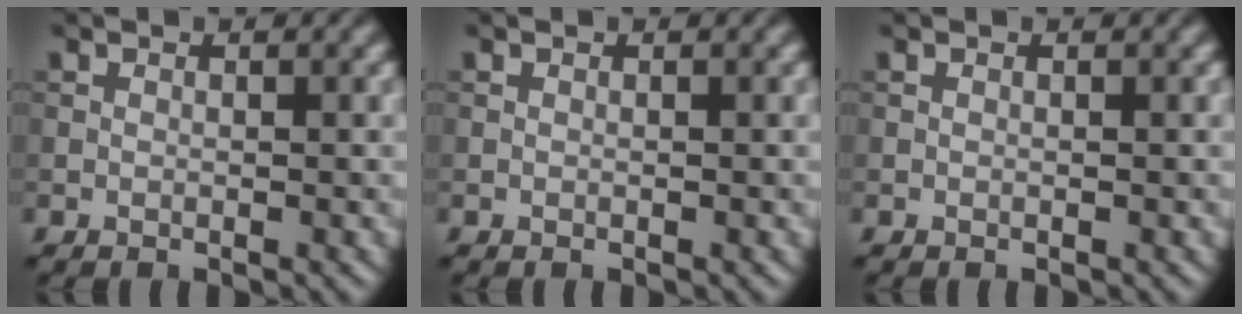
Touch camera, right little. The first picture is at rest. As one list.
[{"total": 0.0}, {"total": 0.0}]